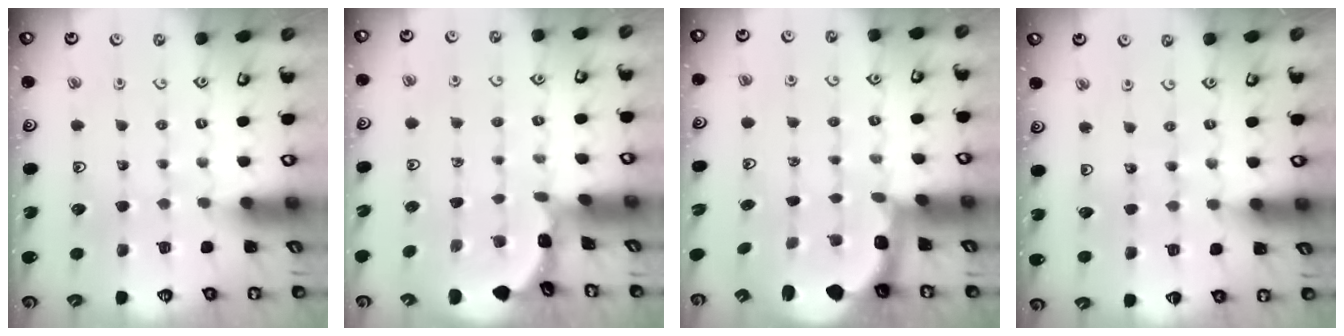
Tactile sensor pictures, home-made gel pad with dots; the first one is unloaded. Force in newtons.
{"total": 1.3, "press": 1.3, "slide": 0.1}
{"total": 2.5, "press": 1.2, "slide": 2.1}
{"total": 3.6, "press": 3.6, "slide": 0.5}